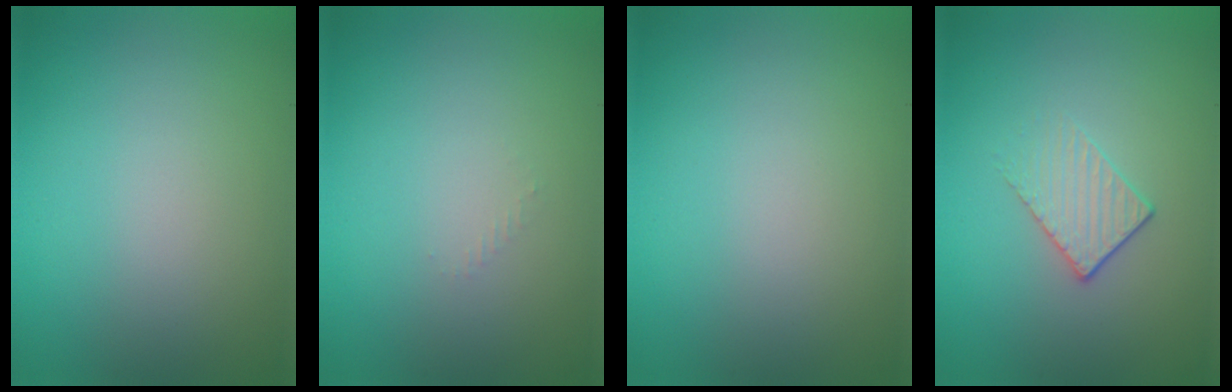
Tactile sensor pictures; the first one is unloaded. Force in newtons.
{"total": 0.5, "press": 0.5, "slide": 0.2}
{"total": 0.0}
{"total": 1.6, "press": 1.1, "slide": 1.1}